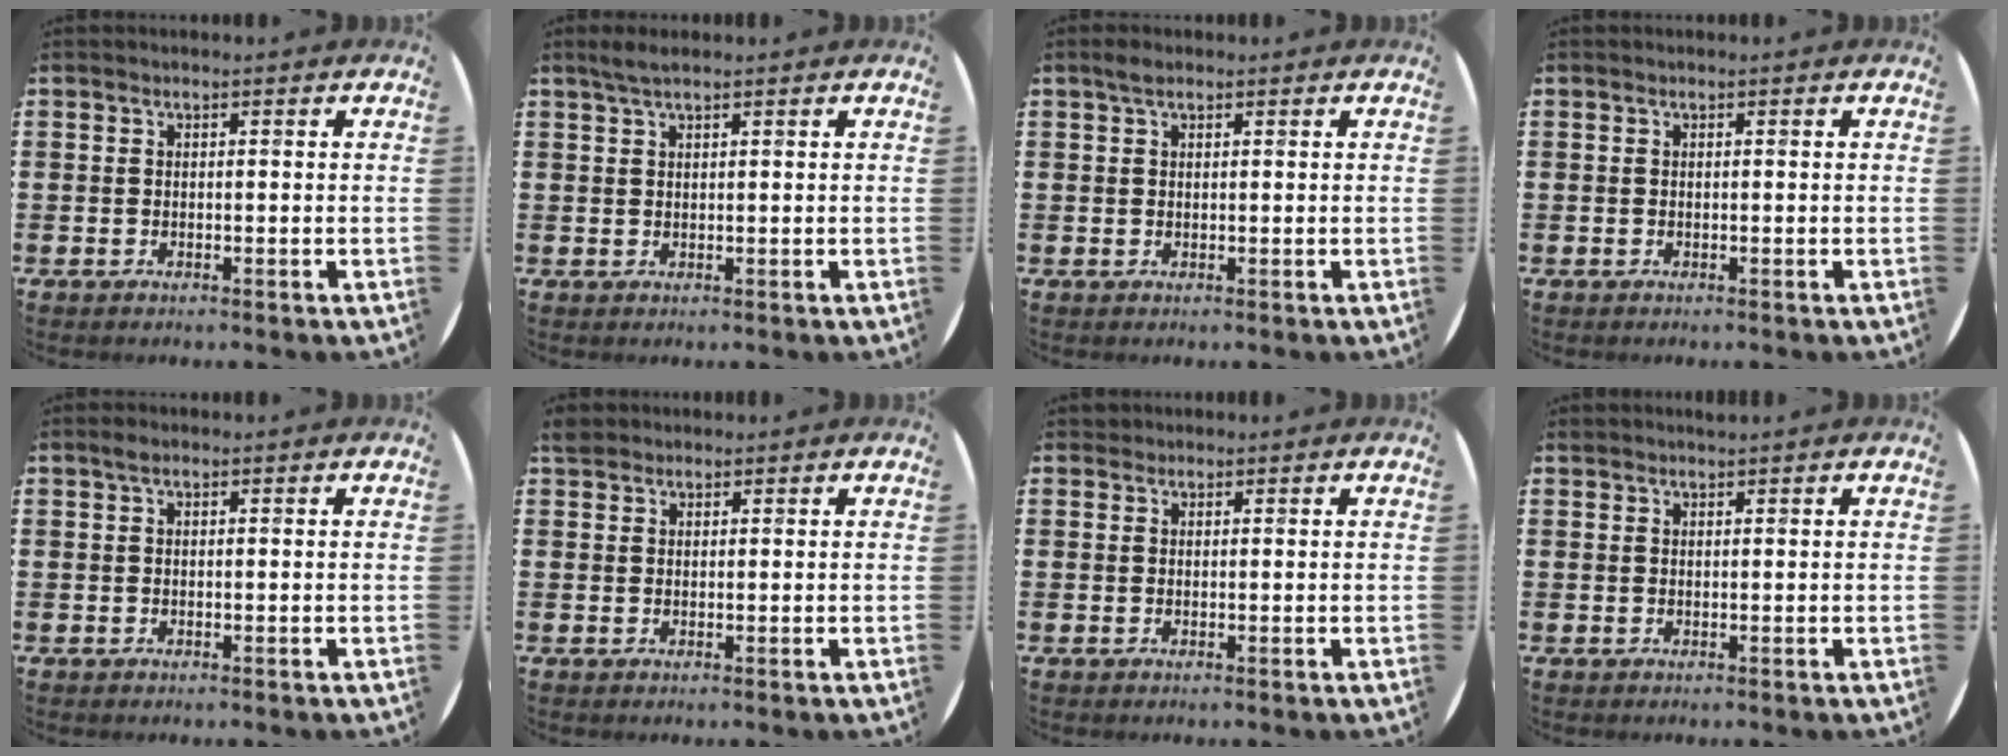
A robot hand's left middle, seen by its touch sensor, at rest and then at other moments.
{"total": 1.9, "force": [1.4, 0.2, 1.2], "torque": [-0.024, 0.004, 0.025]}
{"total": 1.4, "force": [1.0, 0.7, 0.7], "torque": [-0.008, 0.003, 0.017]}
{"total": 0.0}
{"total": 0.9, "force": [0.5, 0.4, 0.5], "torque": [-0.004, 0.001, 0.008]}
{"total": 1.7, "force": [1.6, 0.7, 0.2], "torque": [-0.001, 0.001, 0.029]}
{"total": 0.7, "force": [0.7, 0.3, -0.1], "torque": [0.002, 0.003, 0.013]}
{"total": 0.8, "force": [0.7, -0.1, -0.2], "torque": [0.003, 0.001, 0.015]}